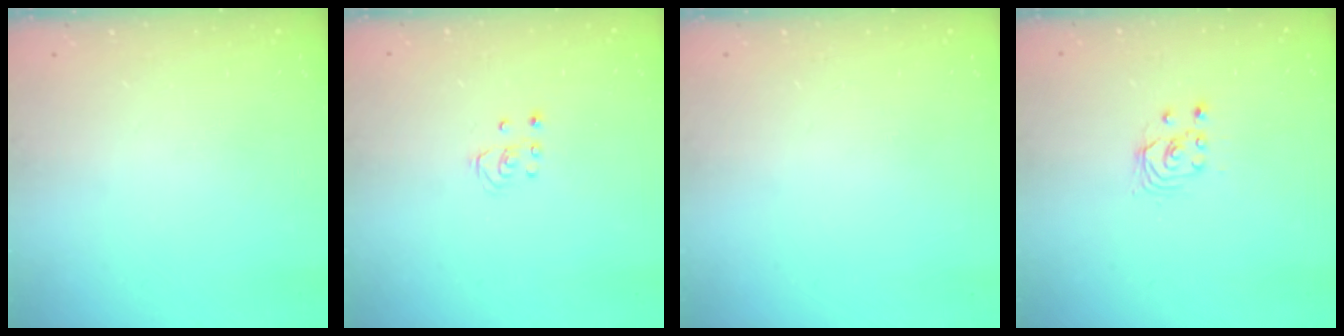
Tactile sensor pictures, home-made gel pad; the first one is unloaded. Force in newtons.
{"total": 2.5, "press": 2.5, "slide": 0.2}
{"total": 0.0}
{"total": 2.5, "press": 2.5, "slide": 0.2}